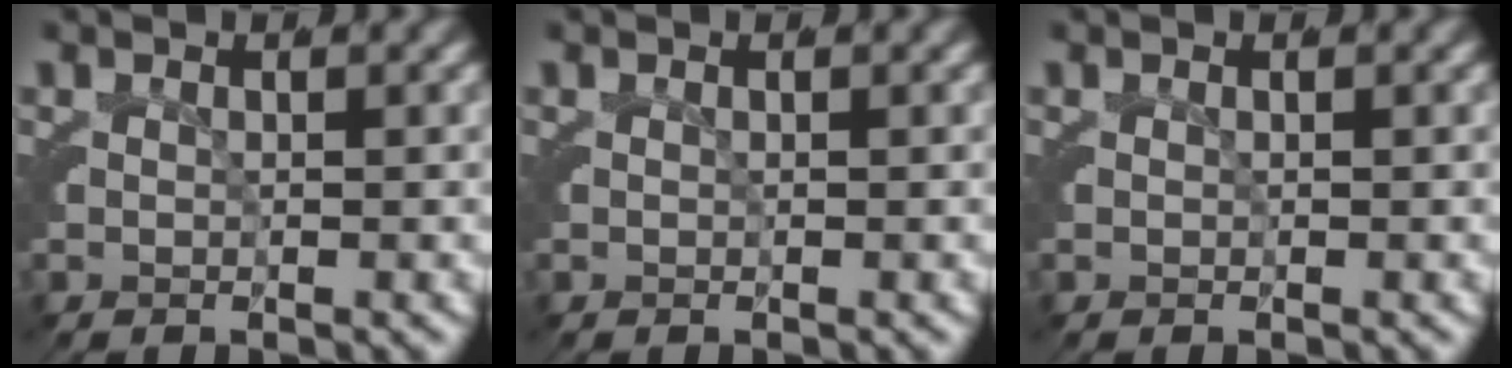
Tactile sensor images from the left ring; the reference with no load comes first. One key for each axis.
{"total": 0.0}
{"total": 0.0}